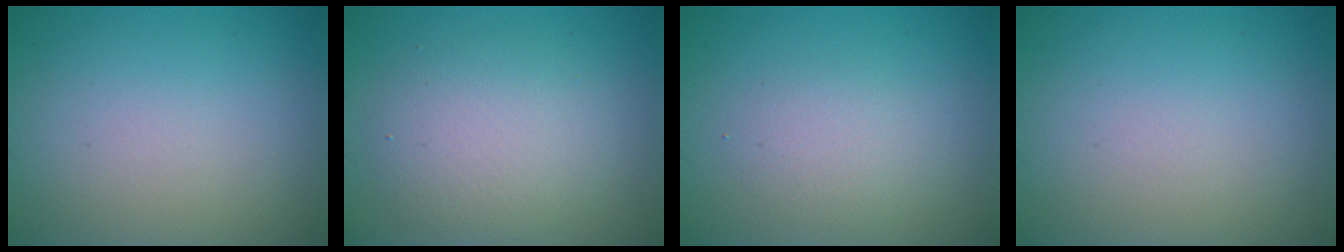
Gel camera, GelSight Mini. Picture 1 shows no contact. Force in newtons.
{"total": 4.4, "press": 4.4, "slide": 0.3}
{"total": 2.0, "press": 2.0, "slide": 0.2}
{"total": 0.0}